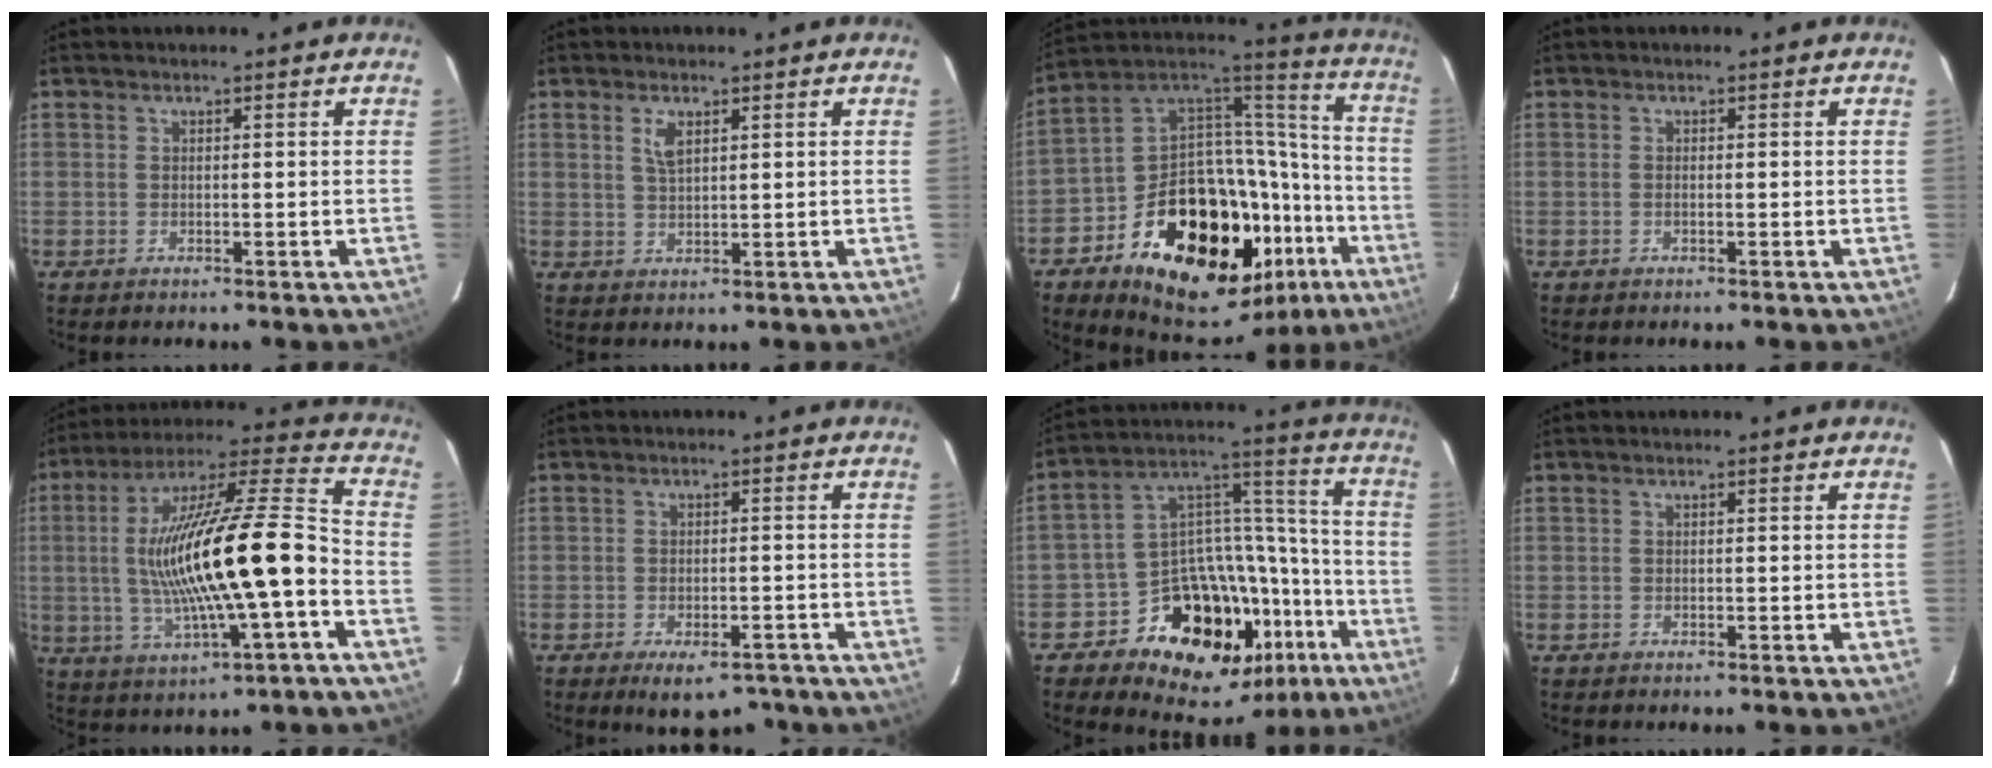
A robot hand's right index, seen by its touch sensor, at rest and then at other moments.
{"total": 3.1, "force": [1.4, 1.2, 2.4], "torque": [-0.046, 0.001, 0.028]}
{"total": 33.4, "force": [-14.6, 20.5, 21.9], "torque": [-0.361, 0.063, -0.202]}
{"total": 0.5, "force": [-0.1, 0.2, 0.5], "torque": [-0.011, 0.001, -0.003]}
{"total": 22.3, "force": [-3.1, 3.4, 21.8], "torque": [-0.396, 0.003, -0.045]}
{"total": 7.1, "force": [-5.1, 3.1, 3.9], "torque": [-0.070, -0.005, -0.065]}
{"total": 21.4, "force": [-11.9, 14.9, 9.6], "torque": [-0.170, 0.072, -0.156]}
{"total": 0.0}